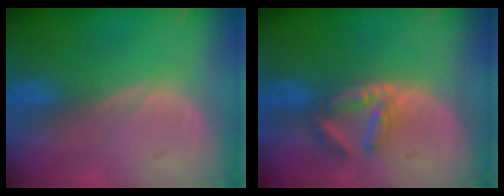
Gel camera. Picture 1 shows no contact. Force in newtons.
{"total": 5.9, "press": 5.2, "slide": 2.8}